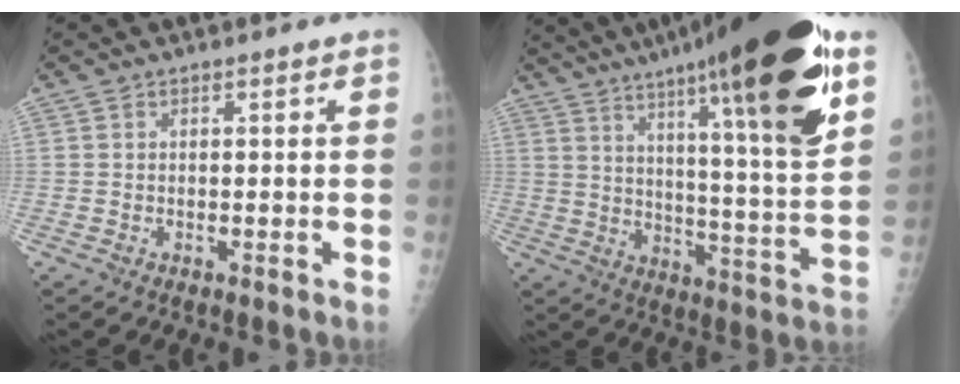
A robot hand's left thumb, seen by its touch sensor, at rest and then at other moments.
{"total": 28.6, "force": [16.6, 4.1, 22.9], "torque": [-0.343, -0.046, 0.251]}